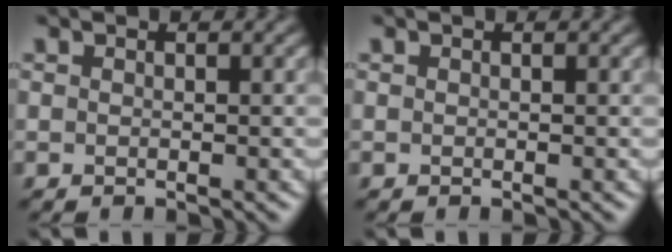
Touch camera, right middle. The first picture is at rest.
{"total": 0.0}